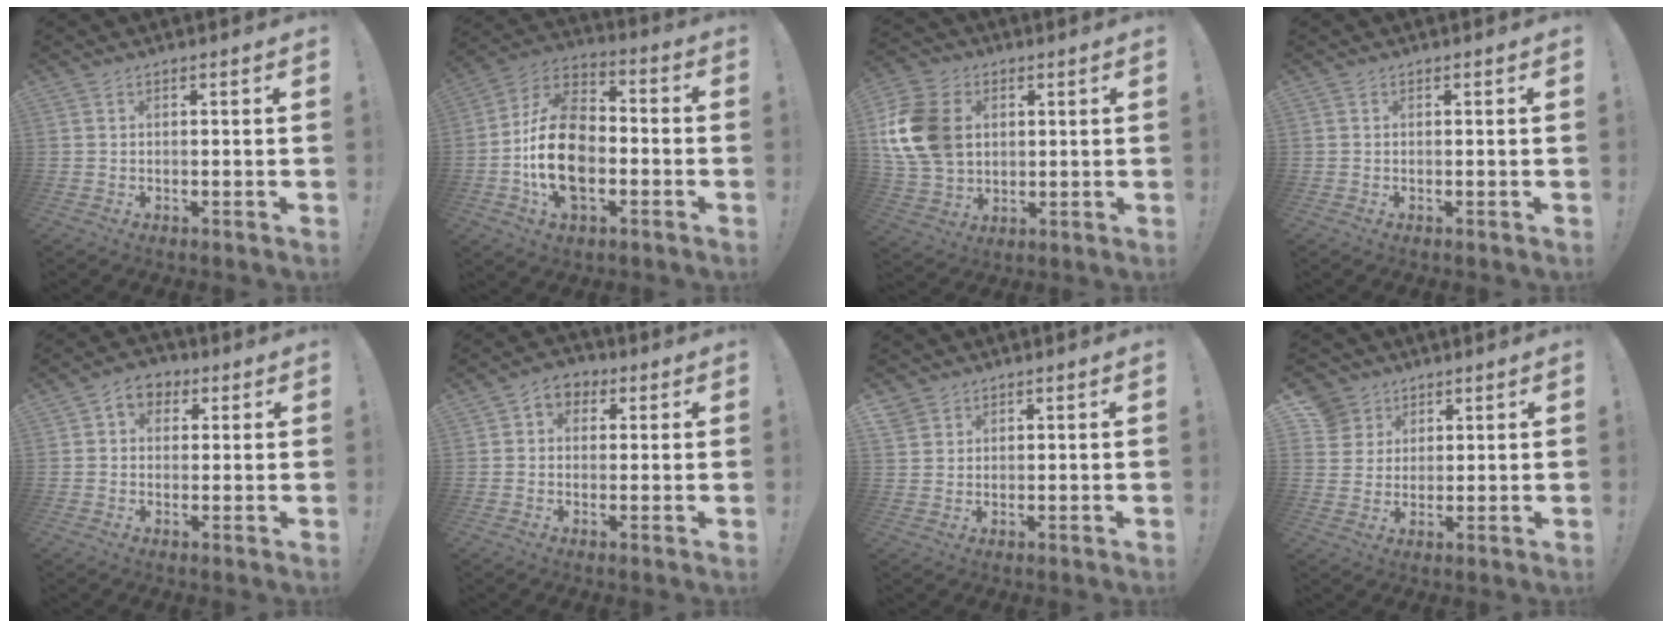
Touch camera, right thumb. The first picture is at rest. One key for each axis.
{"total": 19.7, "fx": -4.2, "fy": 12.9, "fz": 14.3, "tx": -0.241, "ty": 0.033, "tz": -0.066}
{"total": 18.2, "fx": 3.5, "fy": 14.0, "fz": 11.0, "tx": -0.220, "ty": -0.006, "tz": 0.070}
{"total": 0.0}
{"total": 5.9, "fx": 1.6, "fy": 4.9, "fz": 2.7, "tx": -0.036, "ty": 0.001, "tz": 0.031}
{"total": 5.0, "fx": 0.9, "fy": 4.4, "fz": 2.2, "tx": -0.031, "ty": 0.006, "tz": 0.017}
{"total": 3.1, "fx": 2.2, "fy": 2.1, "fz": 0.5, "tx": -0.001, "ty": -0.016, "tz": 0.040}
{"total": 7.6, "fx": 4.1, "fy": 6.4, "fz": 1.0, "tx": -0.015, "ty": -0.025, "tz": 0.081}